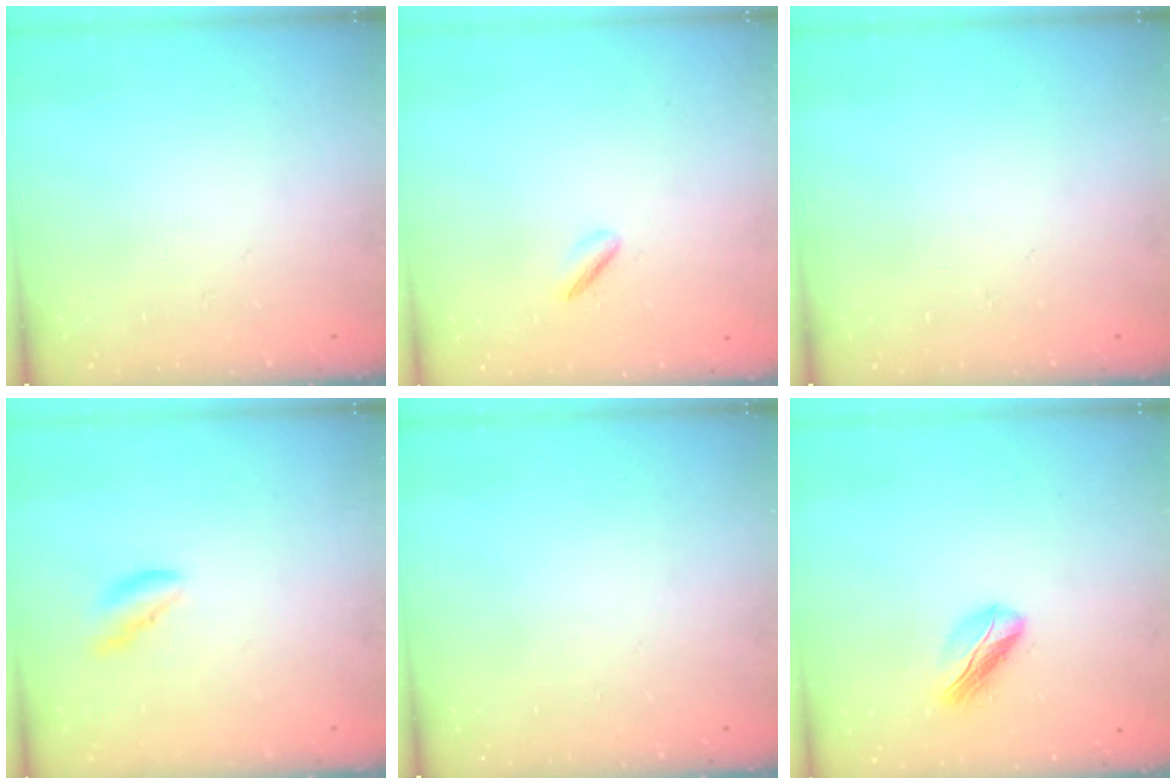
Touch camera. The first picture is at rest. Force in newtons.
{"total": 2.0, "press": 1.9, "slide": 0.7}
{"total": 0.0}
{"total": 0.0}
{"total": 0.0}
{"total": 5.9, "press": 5.7, "slide": 1.3}